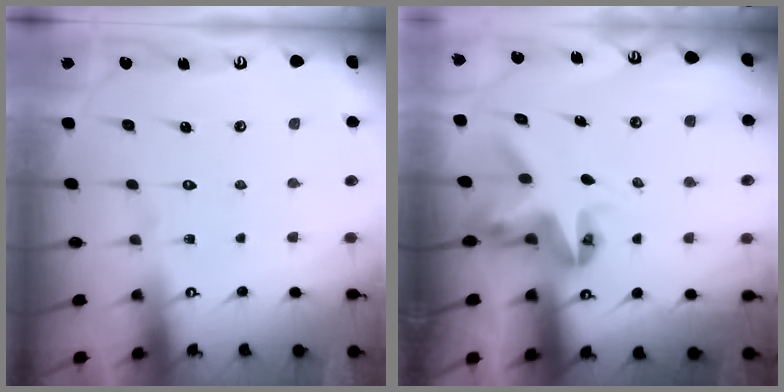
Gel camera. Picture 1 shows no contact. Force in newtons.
{"total": 6.9, "press": 6.8, "slide": 0.6}